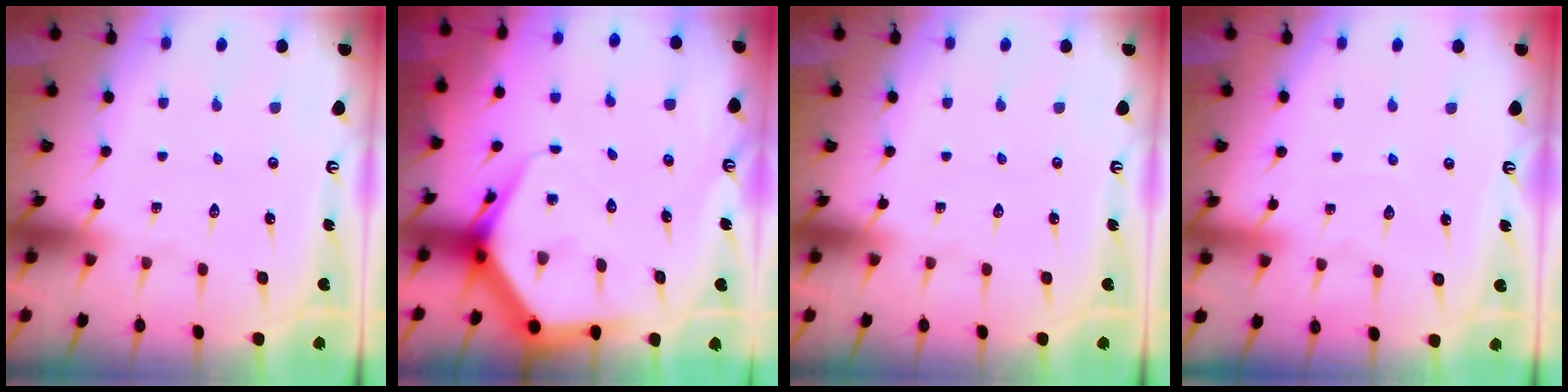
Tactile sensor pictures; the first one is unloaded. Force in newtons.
{"total": 7.2, "press": 7.2, "slide": 0.8}
{"total": 0.0}
{"total": 3.7, "press": 3.7, "slide": 0.4}